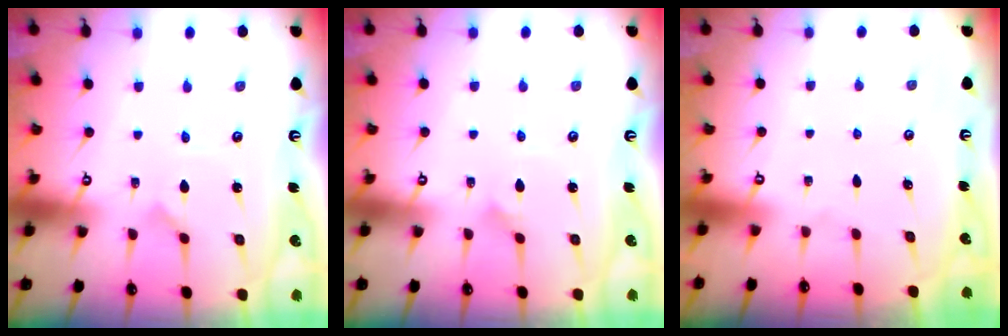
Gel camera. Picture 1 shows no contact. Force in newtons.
{"total": 3.0, "press": 3.0, "slide": 0.2}
{"total": 0.0}